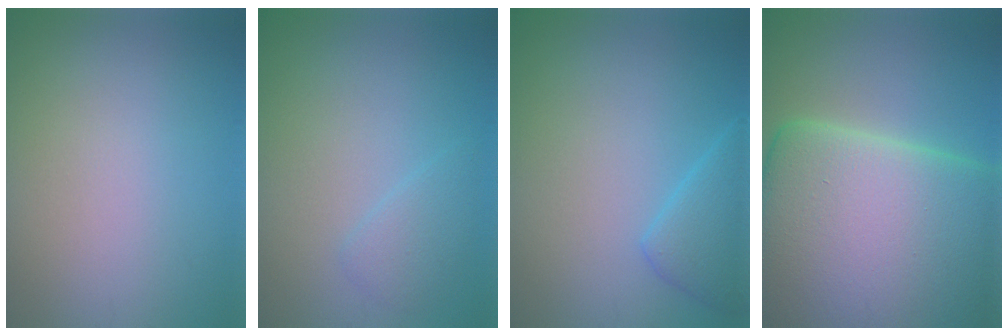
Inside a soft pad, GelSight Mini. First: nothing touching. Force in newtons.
{"total": 1.7, "press": 1.7, "slide": 0.1}
{"total": 2.9, "press": 2.9, "slide": 0.2}
{"total": 23.5, "press": 23.5, "slide": 1.1}